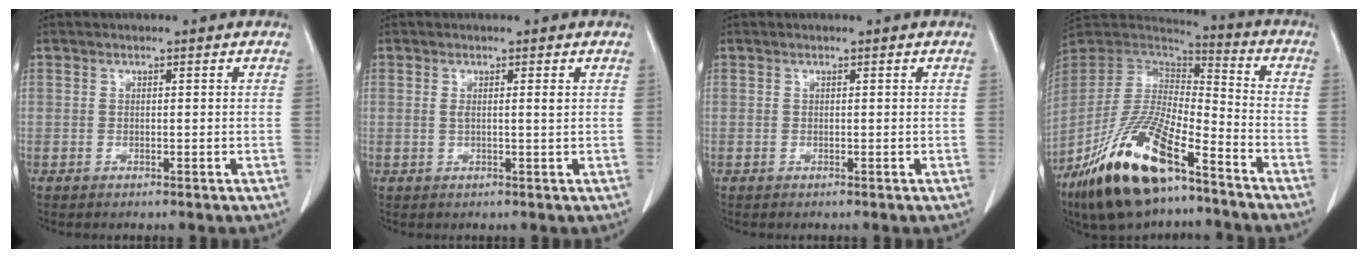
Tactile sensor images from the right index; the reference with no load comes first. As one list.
[{"total": 1.7, "force": [0.5, 0.0, 1.6], "torque": [-0.030, 0.004, 0.012]}, {"total": 0.0}, {"total": 20.6, "force": [-13.1, 5.7, 14.9], "torque": [-0.310, -0.027, -0.243]}]